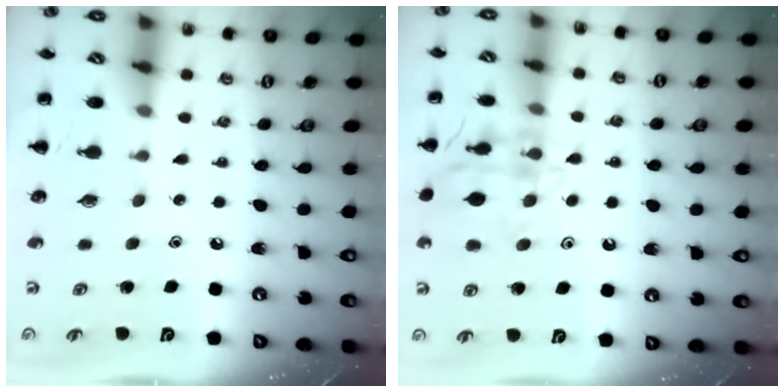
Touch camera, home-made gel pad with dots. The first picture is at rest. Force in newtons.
{"total": 14.8, "press": 14.8, "slide": 0.5}